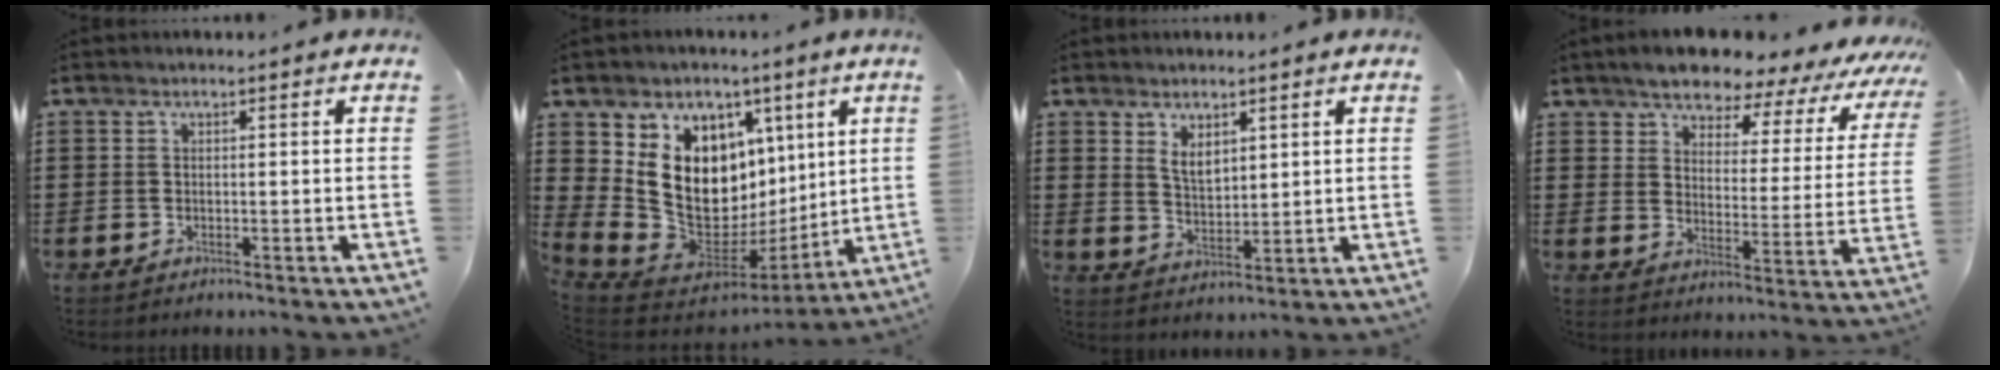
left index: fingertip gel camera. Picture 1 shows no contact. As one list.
[{"total": 13.7, "force": [3.1, 11.0, 7.6], "torque": [-0.186, -0.045, 0.071]}, {"total": 3.6, "force": [2.4, 1.8, 1.9], "torque": [-0.035, -0.001, 0.043]}, {"total": 6.4, "force": [6.0, 1.5, 1.8], "torque": [-0.061, -0.043, 0.101]}]